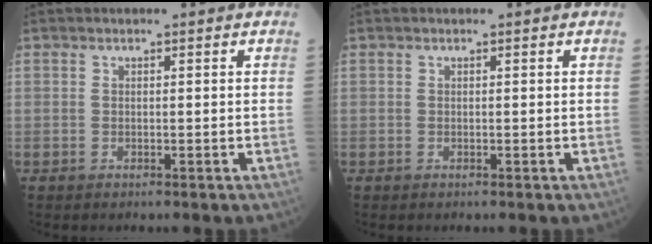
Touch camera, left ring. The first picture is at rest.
{"total": 0.0}